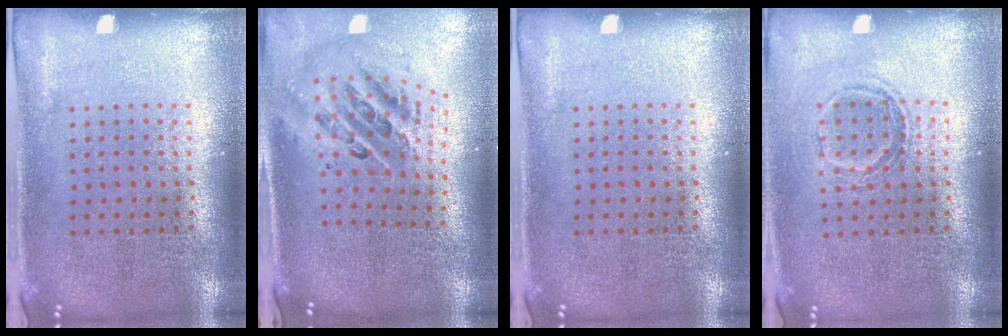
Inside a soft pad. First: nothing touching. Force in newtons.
{"total": 1.7, "press": 1.4, "slide": 1.1}
{"total": 0.0}
{"total": 1.2, "press": 1.1, "slide": 0.5}